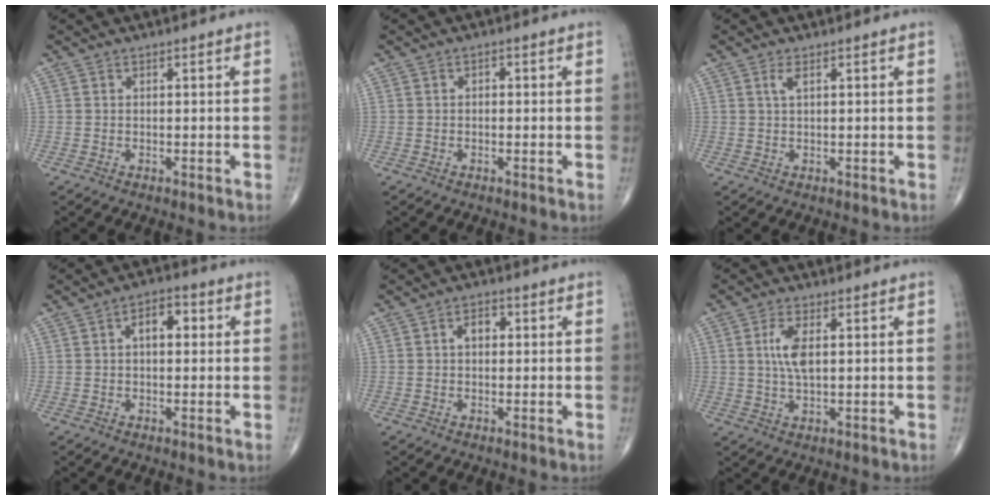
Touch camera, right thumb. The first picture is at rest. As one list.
[{"total": 0.8, "force": [-0.1, 0.6, 0.6], "torque": [0.002, 0.003, -0.006]}, {"total": 1.5, "force": [0.6, 0.4, 1.3], "torque": [-0.033, 0.003, 0.015]}, {"total": 5.3, "force": [0.9, 2.9, 4.3], "torque": [-0.051, 0.016, 0.006]}, {"total": 2.9, "force": [0.4, 2.0, 2.1], "torque": [-0.025, 0.012, 0.003]}, {"total": 5.3, "force": [0.9, 2.2, 4.7], "torque": [-0.098, -0.001, 0.017]}]